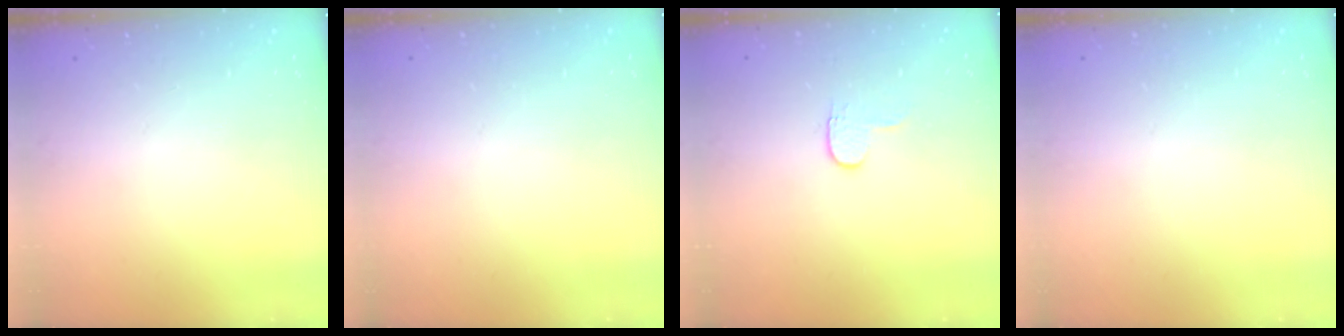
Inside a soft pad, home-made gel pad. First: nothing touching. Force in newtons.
{"total": 0.0}
{"total": 3.6, "press": 3.6, "slide": 0.4}
{"total": 0.6, "press": 0.6, "slide": 0.2}